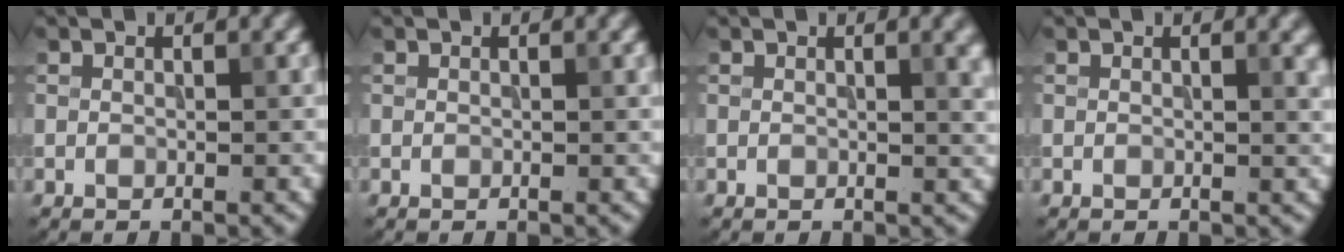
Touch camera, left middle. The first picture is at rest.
{"total": 0.0}
{"total": 2.0, "force": [0.8, 0.4, 1.8], "torque": [-0.021, 0.000, 0.013]}
{"total": 1.3, "force": [0.7, 0.2, 1.1], "torque": [-0.014, -0.001, 0.011]}